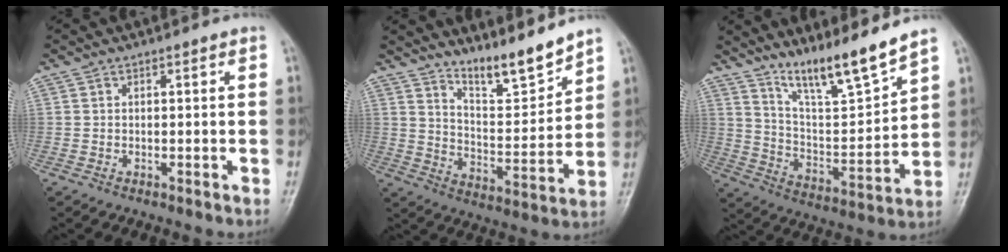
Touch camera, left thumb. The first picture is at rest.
{"total": 9.7, "force": [8.9, 1.0, 3.8], "torque": [-0.051, -0.074, 0.164]}
{"total": 12.4, "force": [10.5, 0.5, 6.6], "torque": [-0.103, -0.073, 0.195]}